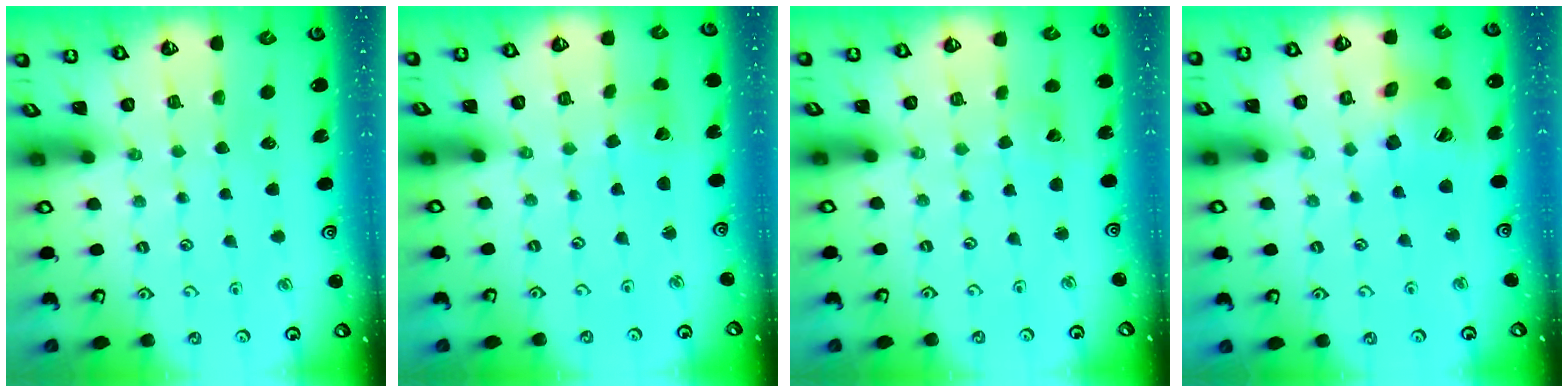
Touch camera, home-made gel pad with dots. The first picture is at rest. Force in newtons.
{"total": 1.8, "press": 1.7, "slide": 0.3}
{"total": 3.4, "press": 3.4, "slide": 0.3}
{"total": 15.5, "press": 15.3, "slide": 2.4}